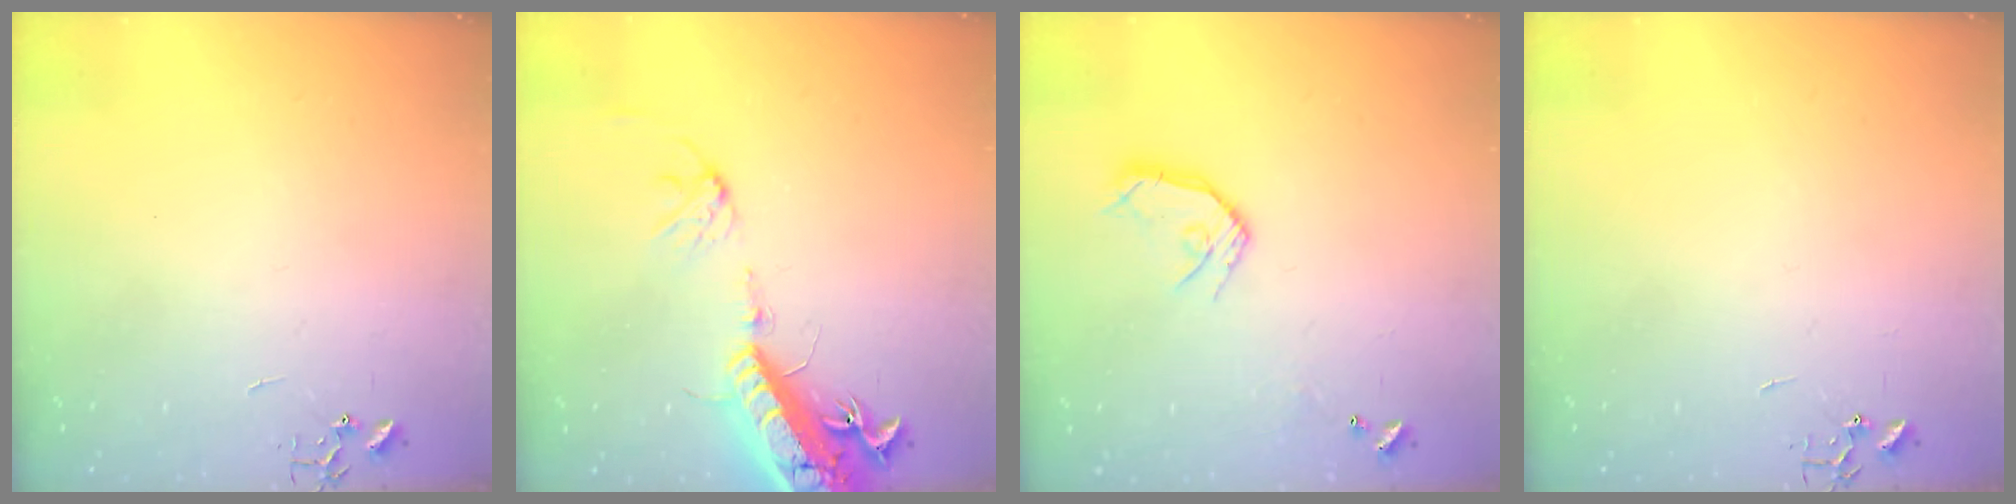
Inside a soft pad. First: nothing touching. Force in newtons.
{"total": 18.2, "press": 17.7, "slide": 4.2}
{"total": 10.7, "press": 10.6, "slide": 1.0}
{"total": 0.0}